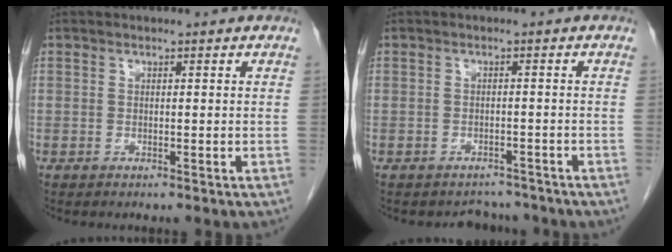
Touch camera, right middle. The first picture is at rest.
{"total": 3.0, "force": [-2.7, 1.3, -0.3], "torque": [-0.001, 0.006, -0.034]}